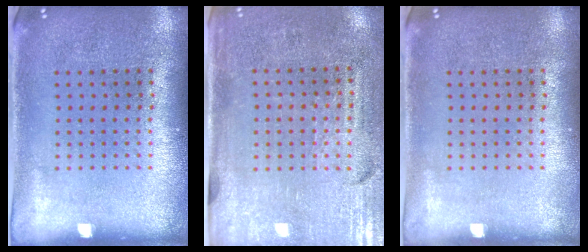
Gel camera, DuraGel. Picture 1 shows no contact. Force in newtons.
{"total": 3.4, "press": 3.1, "slide": 1.4}
{"total": 0.0}